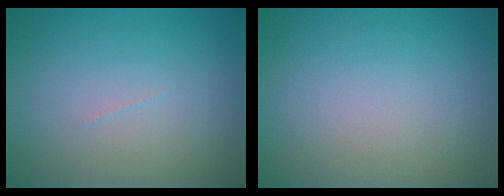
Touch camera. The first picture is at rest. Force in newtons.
{"total": 0.0}